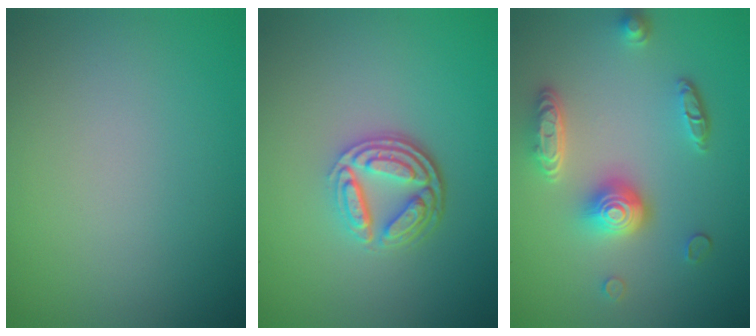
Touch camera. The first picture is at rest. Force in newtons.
{"total": 4.6, "press": 3.5, "slide": 3.1}
{"total": 5.0, "press": 3.7, "slide": 3.3}